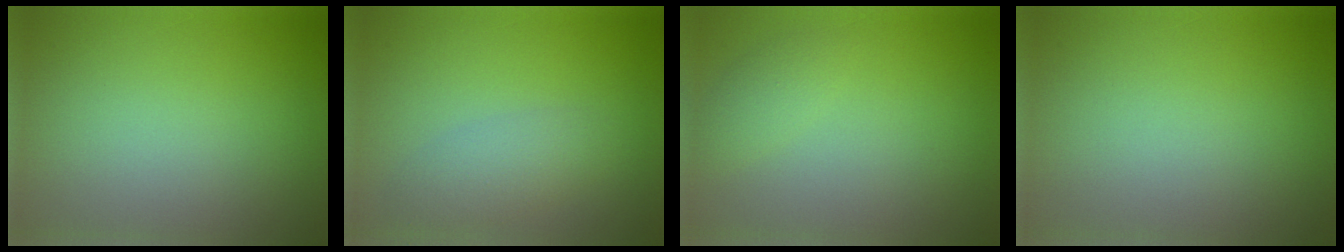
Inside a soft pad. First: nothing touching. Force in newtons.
{"total": 2.5, "press": 2.5, "slide": 0.1}
{"total": 1.3, "press": 1.3, "slide": 0.1}
{"total": 0.0}